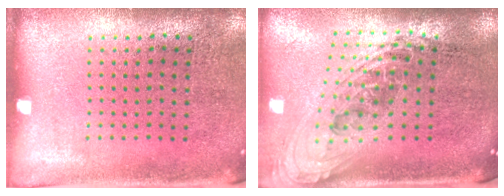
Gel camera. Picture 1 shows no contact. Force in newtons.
{"total": 2.2, "press": 1.6, "slide": 1.6}